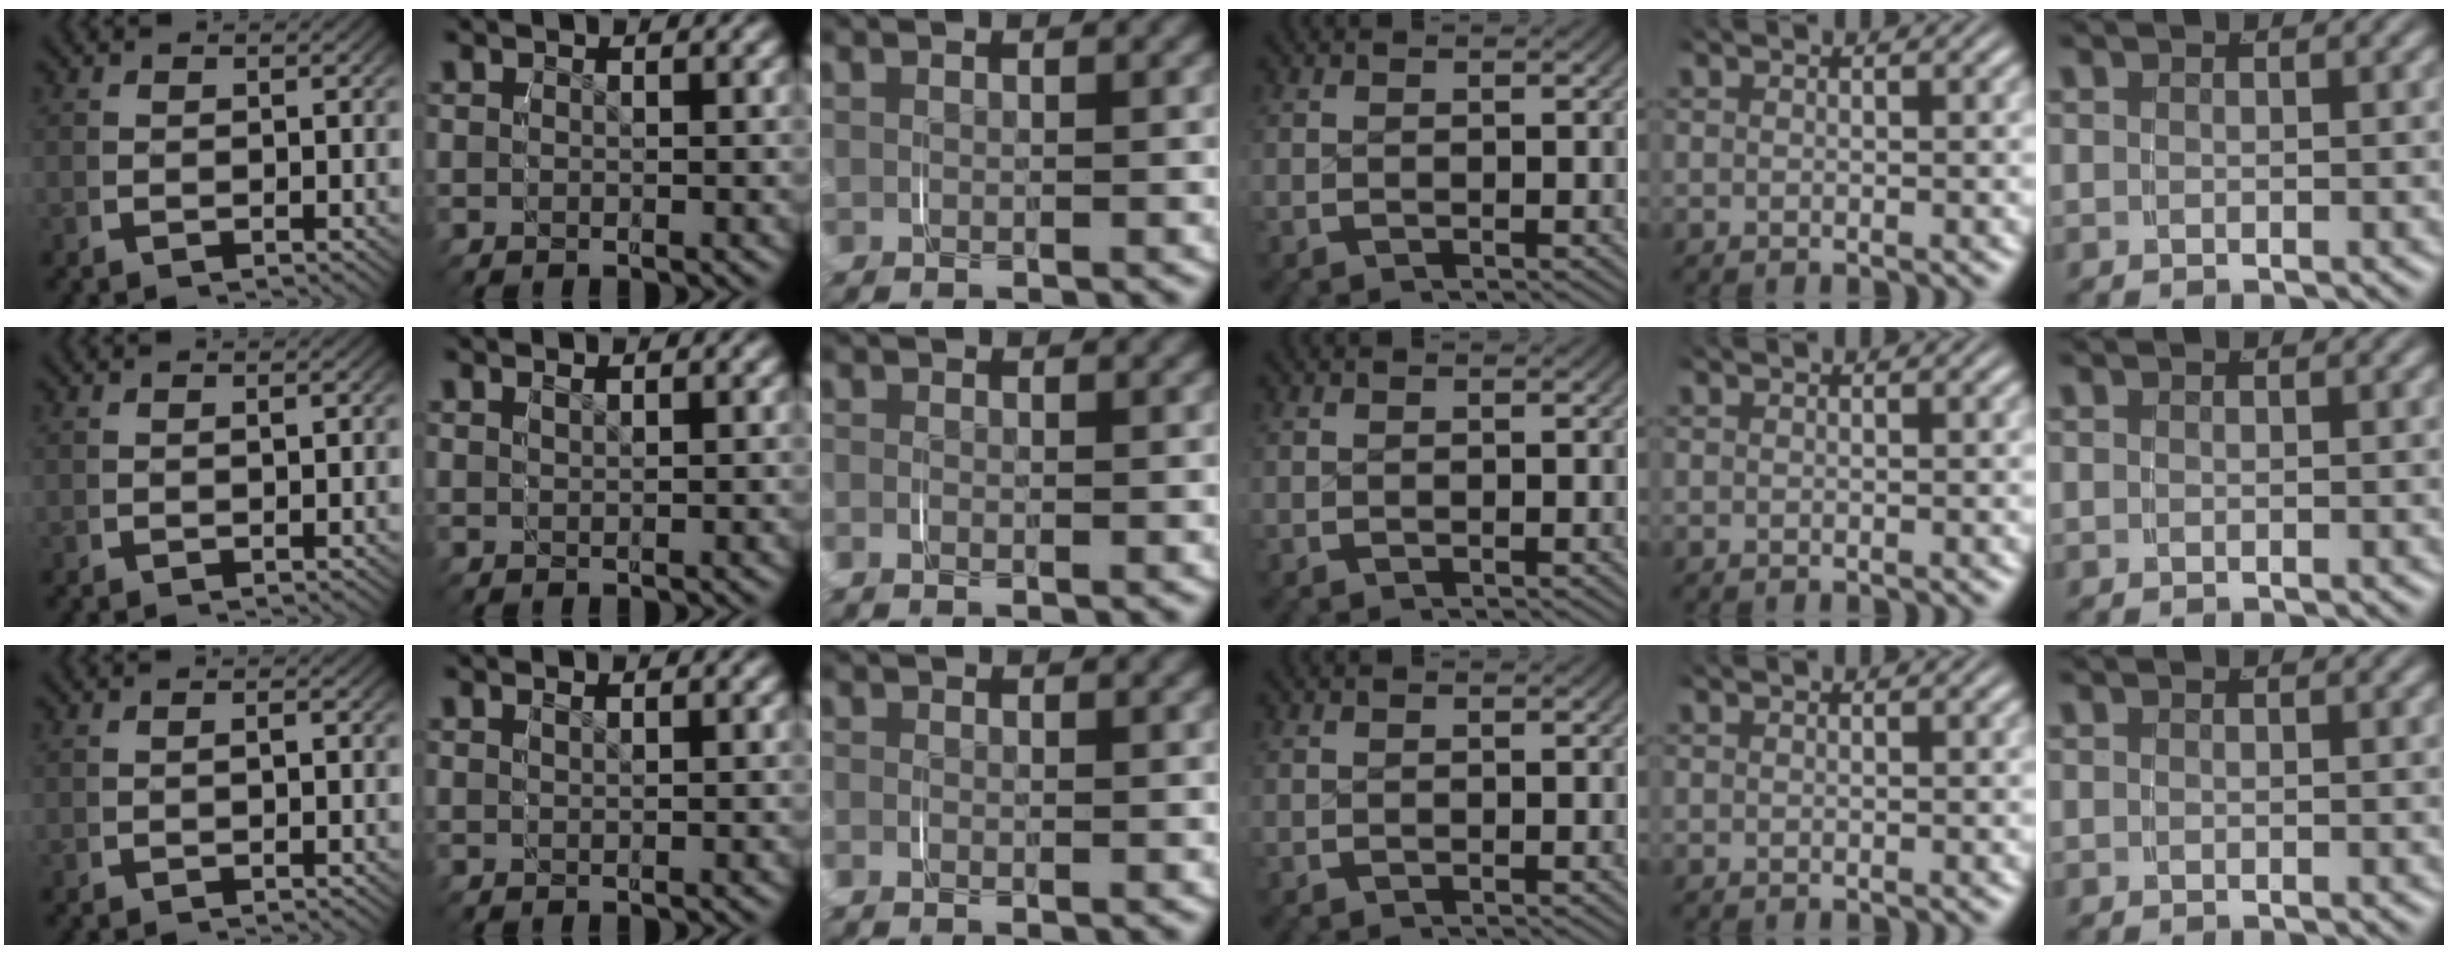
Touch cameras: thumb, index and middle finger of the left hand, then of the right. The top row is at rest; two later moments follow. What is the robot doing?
{"motion": "grasp_and_lifting", "object": "paper"}